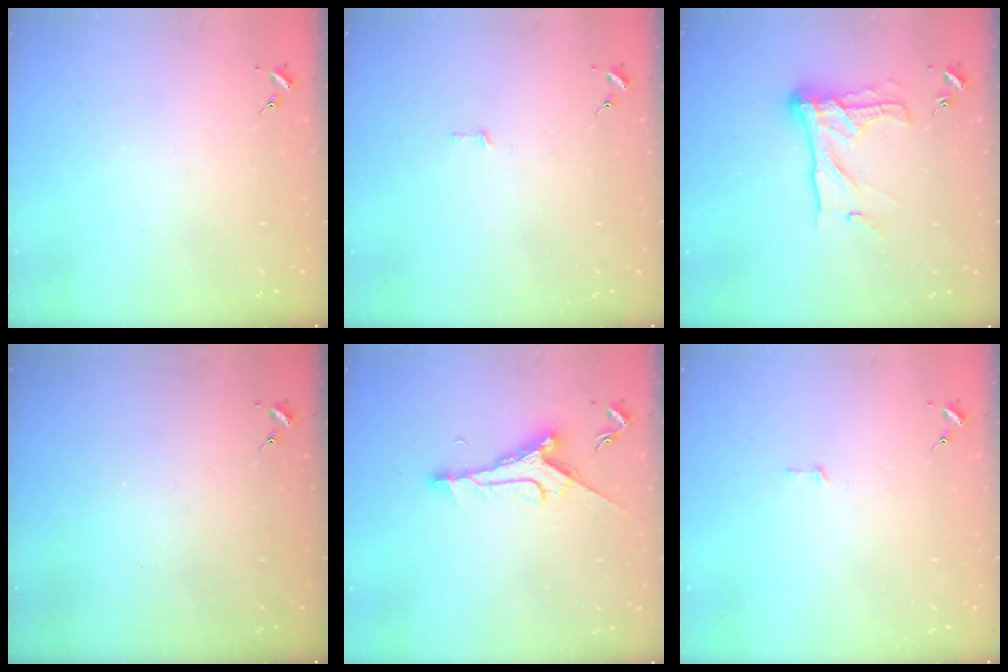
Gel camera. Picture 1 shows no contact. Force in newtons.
{"total": 2.8, "press": 2.8, "slide": 0.2}
{"total": 16.7, "press": 16.7, "slide": 1.6}
{"total": 0.0}
{"total": 9.4, "press": 9.4, "slide": 0.8}
{"total": 2.8, "press": 2.8, "slide": 0.2}